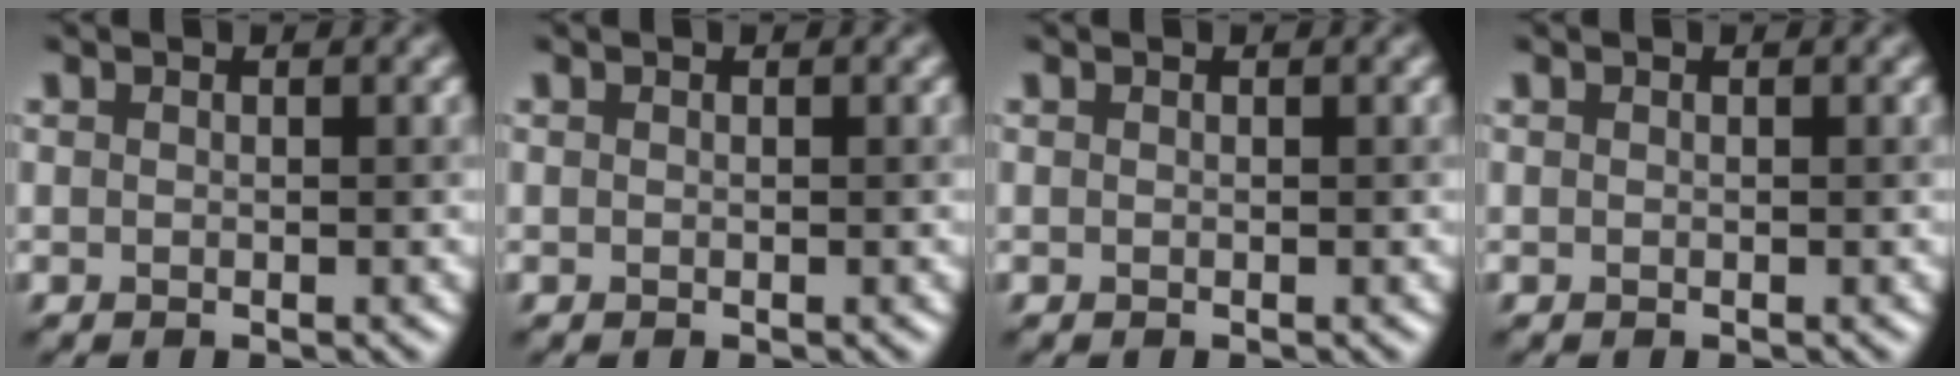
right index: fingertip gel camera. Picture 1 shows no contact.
{"total": 0.0}
{"total": 0.0}
{"total": 0.0}